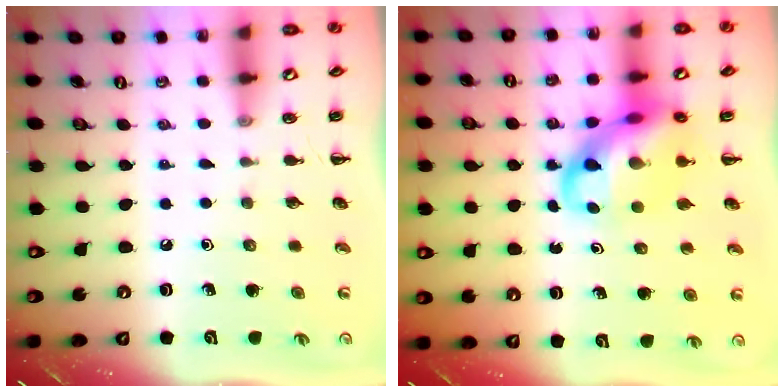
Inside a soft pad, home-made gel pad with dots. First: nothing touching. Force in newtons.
{"total": 13.2, "press": 12.8, "slide": 3.4}